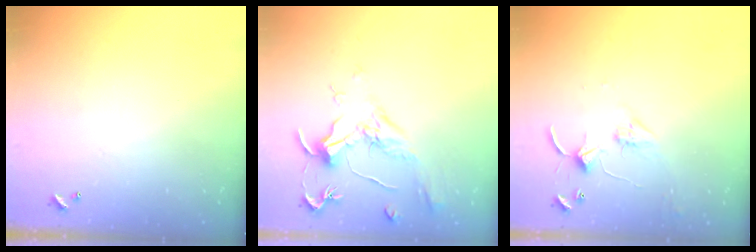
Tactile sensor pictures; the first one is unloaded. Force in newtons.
{"total": 1.9, "press": 1.7, "slide": 0.9}
{"total": 2.8, "press": 2.8, "slide": 0.4}